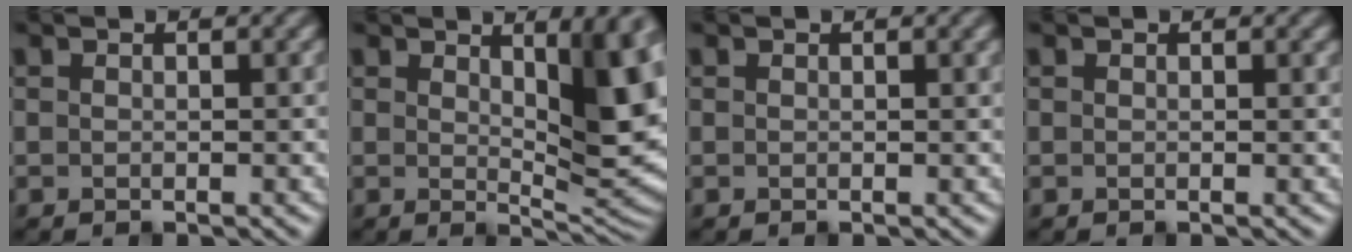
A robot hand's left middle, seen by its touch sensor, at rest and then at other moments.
{"total": 9.8, "force": [3.1, 2.8, 8.9], "torque": [-0.121, -0.005, 0.055]}
{"total": 1.3, "force": [0.8, 0.3, 1.0], "torque": [-0.010, 0.004, 0.011]}
{"total": 0.5, "force": [0.5, 0.1, 0.2], "torque": [-0.001, 0.001, 0.006]}